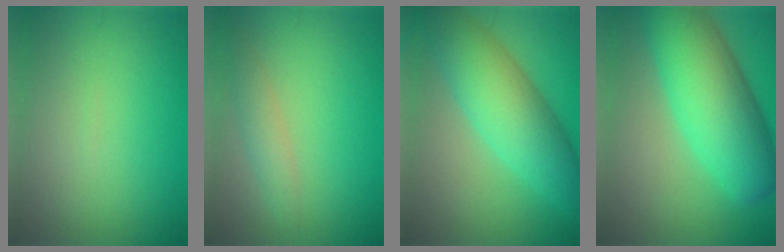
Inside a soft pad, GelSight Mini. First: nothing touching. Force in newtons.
{"total": 2.0, "press": 2.0, "slide": 0.1}
{"total": 7.8, "press": 7.8, "slide": 0.1}
{"total": 10.1, "press": 10.1, "slide": 0.4}